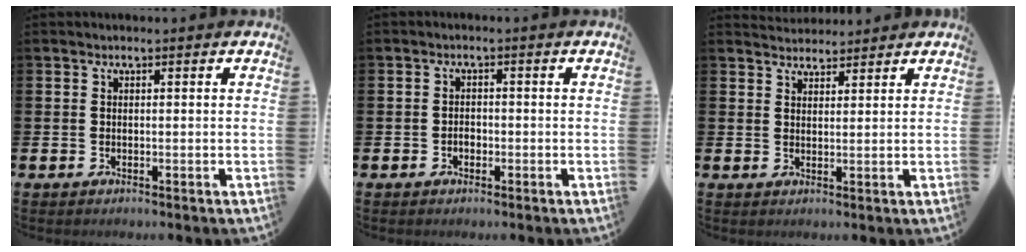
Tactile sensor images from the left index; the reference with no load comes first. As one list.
[{"total": 1.6, "force": [-0.7, 1.4, 0.6], "torque": [-0.005, 0.001, -0.019]}, {"total": 3.0, "force": [2.9, 0.8, -0.1], "torque": [0.005, -0.014, 0.052]}]